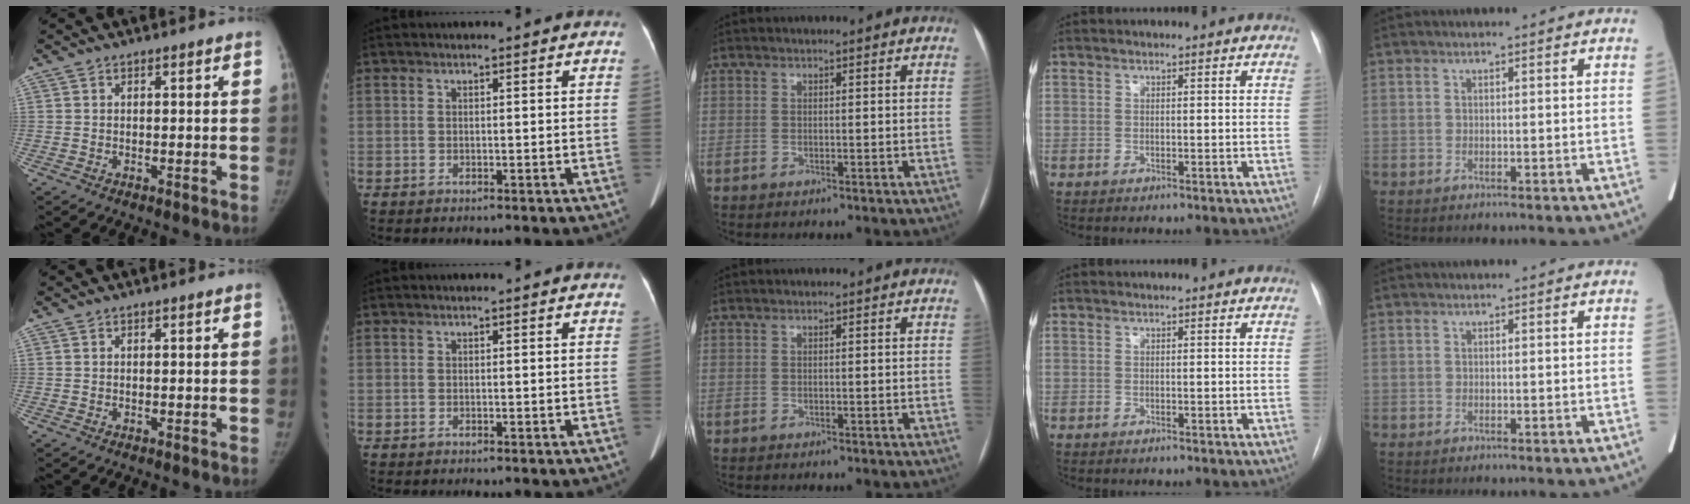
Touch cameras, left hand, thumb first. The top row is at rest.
{}